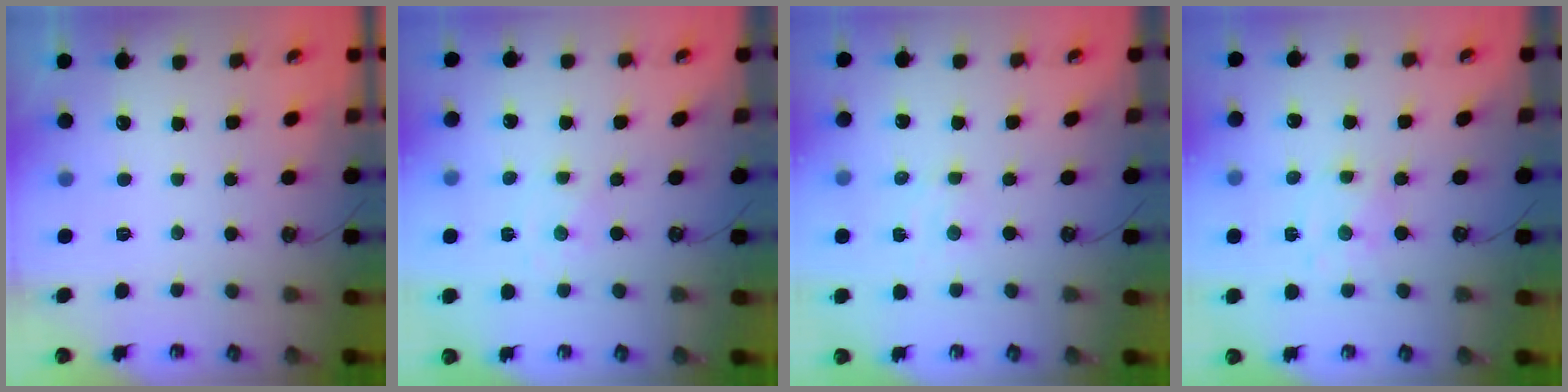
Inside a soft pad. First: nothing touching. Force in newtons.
{"total": 0.0}
{"total": 2.2, "press": 2.2, "slide": 0.3}
{"total": 2.4, "press": 2.3, "slide": 0.5}